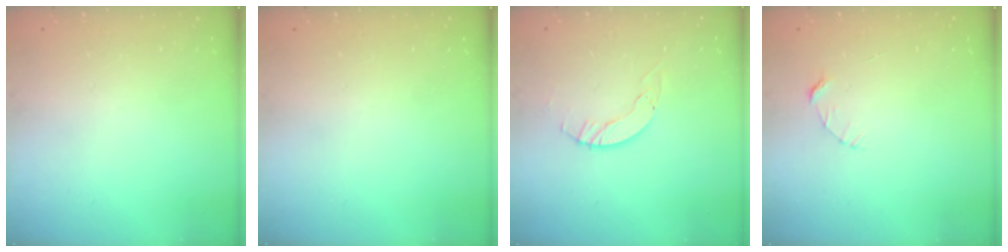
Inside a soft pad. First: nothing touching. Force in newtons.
{"total": 0.0}
{"total": 4.0, "press": 4.0, "slide": 0.4}
{"total": 2.7, "press": 2.7, "slide": 0.3}